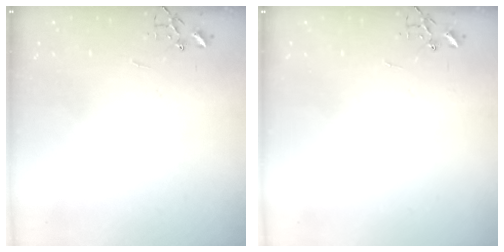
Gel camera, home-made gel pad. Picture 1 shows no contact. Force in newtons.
{"total": 0.0}